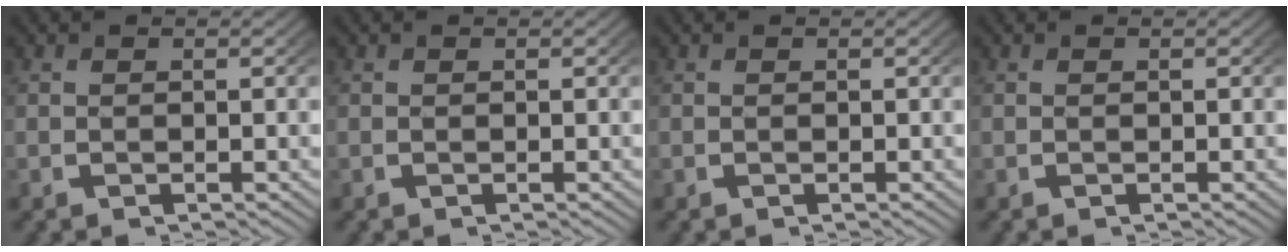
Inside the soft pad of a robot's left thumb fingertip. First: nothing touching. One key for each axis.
{"total": 0.0}
{"total": 0.0}
{"total": 0.0}